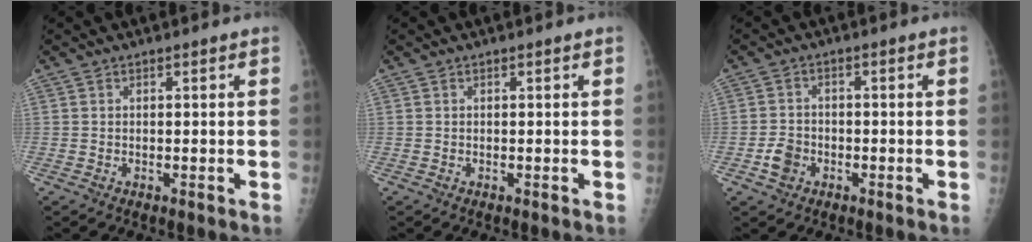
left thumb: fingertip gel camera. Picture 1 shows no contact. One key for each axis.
{"total": 0.0}
{"total": 3.9, "fx": -1.8, "fy": 3.1, "fz": 1.6, "tx": -0.020, "ty": 0.013, "tz": -0.031}